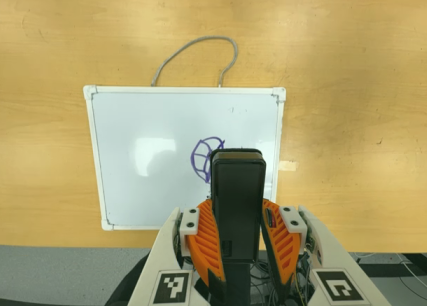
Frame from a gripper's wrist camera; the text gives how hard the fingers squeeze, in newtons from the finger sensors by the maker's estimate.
{"total": 11.1, "left": 8.7, "right": 13.5}